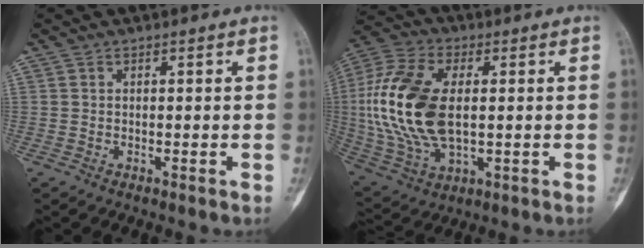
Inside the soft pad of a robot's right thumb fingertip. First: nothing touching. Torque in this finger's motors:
{"motor_torque": [2.44, 2.23, 1.36, -1.41, 0.60]}